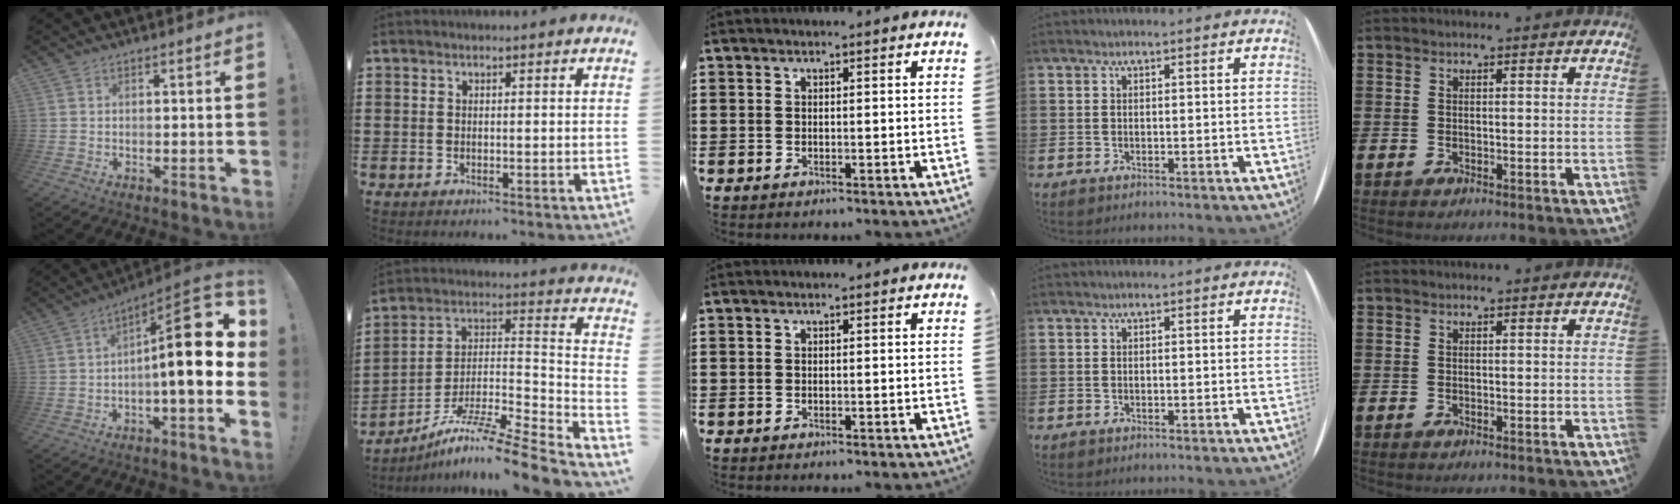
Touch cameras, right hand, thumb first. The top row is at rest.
{"thumb": {"total": 19.0, "force": [1.6, 4.5, 18.4], "torque": [-0.276, -0.004, 0.025]}, "index": {"total": 9.0, "force": [-7.1, 0.7, 5.4], "torque": [-0.094, -0.001, -0.142]}}